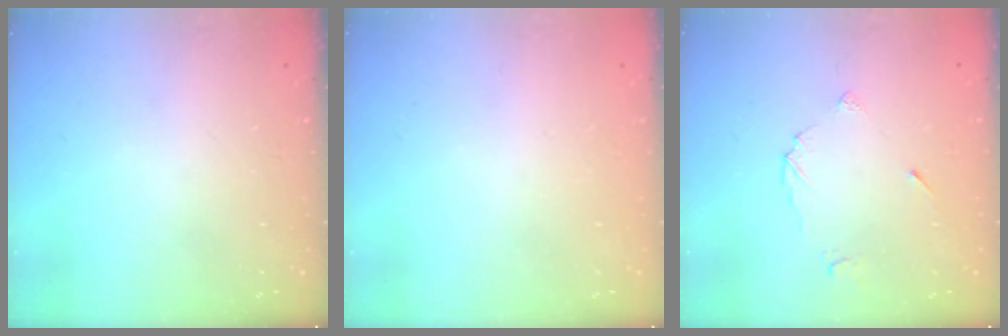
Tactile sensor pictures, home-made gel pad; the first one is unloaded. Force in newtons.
{"total": 1.8, "press": 1.8, "slide": 0.1}
{"total": 5.1, "press": 5.1, "slide": 0.5}